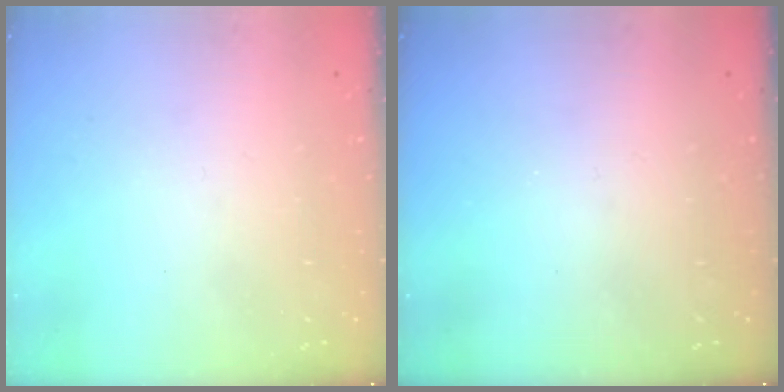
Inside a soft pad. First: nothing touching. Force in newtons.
{"total": 0.0}